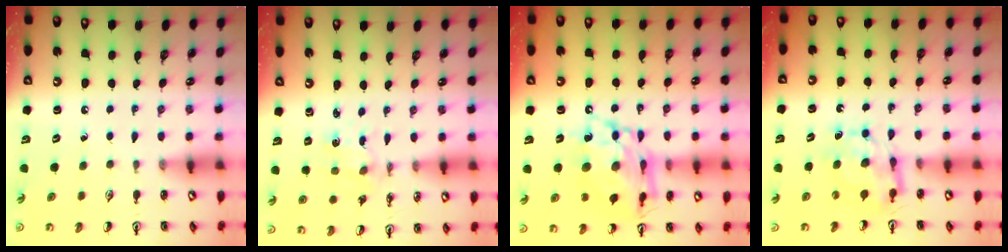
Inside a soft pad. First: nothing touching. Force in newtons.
{"total": 1.2, "press": 1.1, "slide": 0.3}
{"total": 15.9, "press": 15.8, "slide": 1.2}
{"total": 7.2, "press": 7.2, "slide": 0.2}